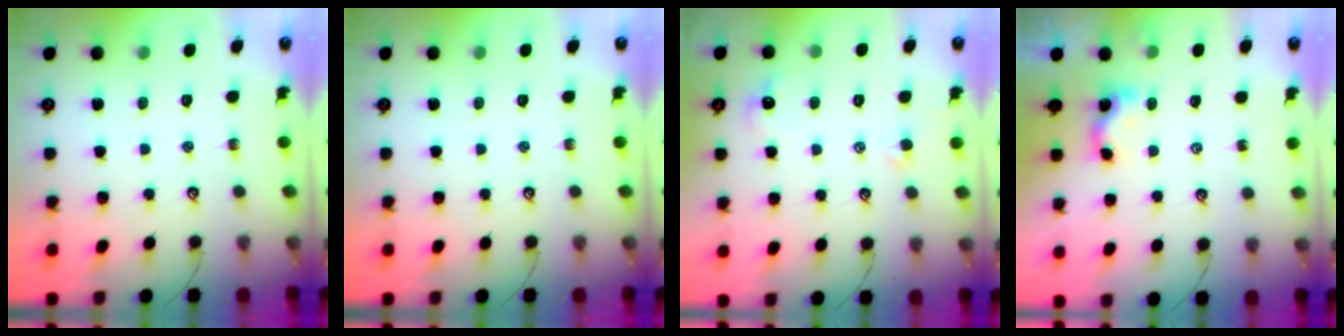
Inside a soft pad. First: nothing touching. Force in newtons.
{"total": 0.0}
{"total": 1.2, "press": 1.0, "slide": 0.6}
{"total": 3.3, "press": 3.3, "slide": 0.5}